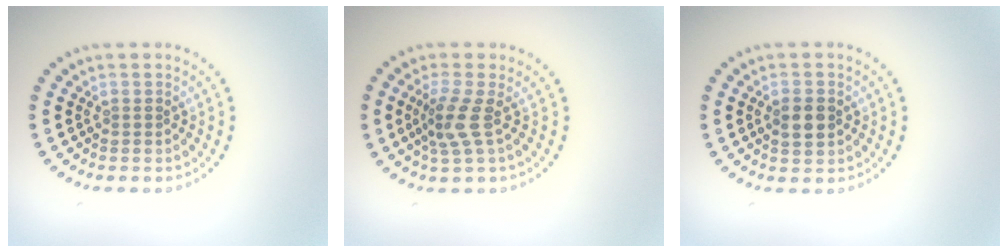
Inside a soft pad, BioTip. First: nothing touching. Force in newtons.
{"total": 2.8, "press": 2.1, "slide": 1.9}
{"total": 2.2, "press": 2.2, "slide": 0.1}